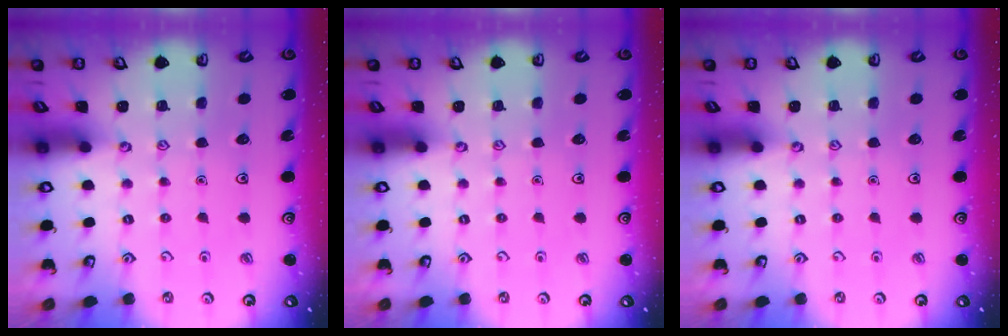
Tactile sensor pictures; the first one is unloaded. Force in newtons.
{"total": 0.0}
{"total": 0.0}